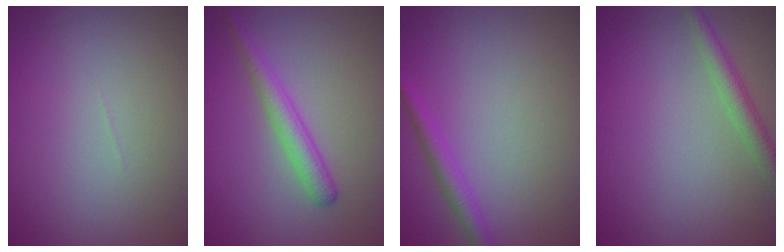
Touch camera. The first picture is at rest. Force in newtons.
{"total": 2.7, "press": 2.7, "slide": 0.0}
{"total": 1.9, "press": 1.9, "slide": 0.2}
{"total": 2.4, "press": 2.4, "slide": 0.0}